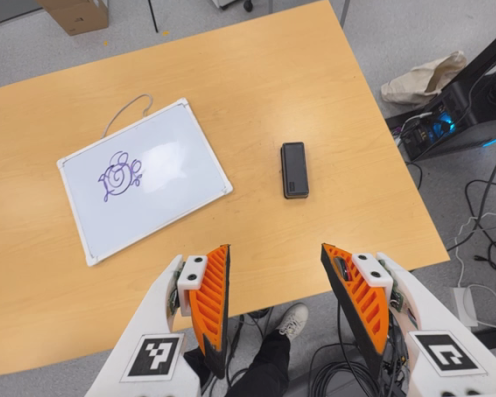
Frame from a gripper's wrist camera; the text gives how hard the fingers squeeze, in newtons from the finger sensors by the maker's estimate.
{"total": 0.0}